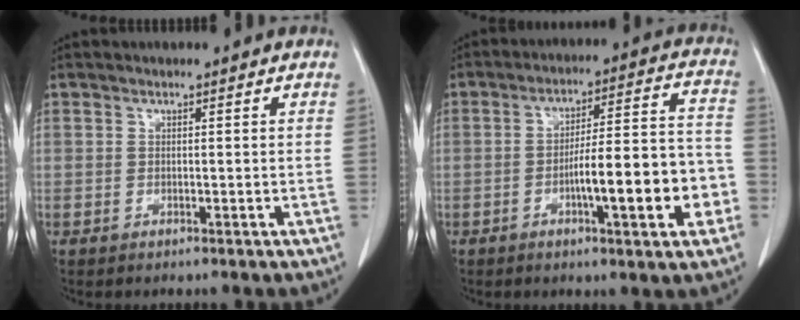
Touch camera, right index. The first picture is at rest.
{"total": 13.6, "force": [-4.0, 2.1, 12.8], "torque": [-0.189, 0.021, -0.058]}